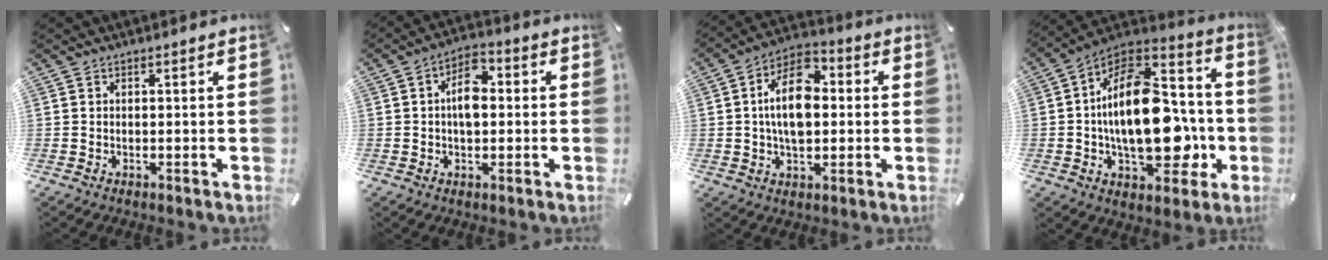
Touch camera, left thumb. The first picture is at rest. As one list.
[{"total": 7.1, "force": [0.3, 4.4, 5.6], "torque": [-0.080, 0.006, 0.002]}, {"total": 13.0, "force": [0.7, 8.3, 10.0], "torque": [-0.194, 0.003, 0.009]}, {"total": 22.1, "force": [-2.9, 13.2, 17.5], "torque": [-0.299, 0.000, -0.046]}]